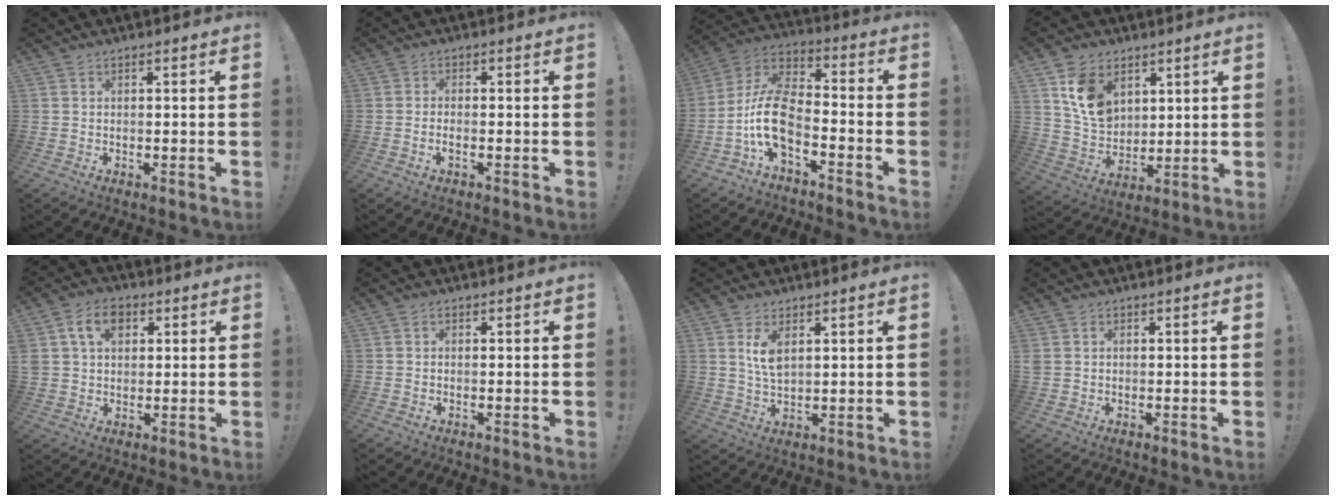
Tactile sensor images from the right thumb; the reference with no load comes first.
{"total": 1.5, "force": [-0.8, 0.3, 1.2], "torque": [-0.028, 0.004, -0.013]}
{"total": 14.3, "force": [-6.0, 7.5, 10.6], "torque": [-0.218, 0.028, -0.100]}
{"total": 12.7, "force": [5.9, 9.3, 6.3], "torque": [-0.103, -0.019, 0.120]}
{"total": 9.7, "force": [4.0, 7.0, 5.5], "torque": [-0.094, 0.005, 0.077]}
{"total": 0.0}
{"total": 5.9, "force": [2.7, 2.7, 4.5], "torque": [-0.085, -0.015, 0.044]}
{"total": 1.1, "force": [0.3, 0.9, 0.4], "torque": [-0.016, 0.004, 0.009]}